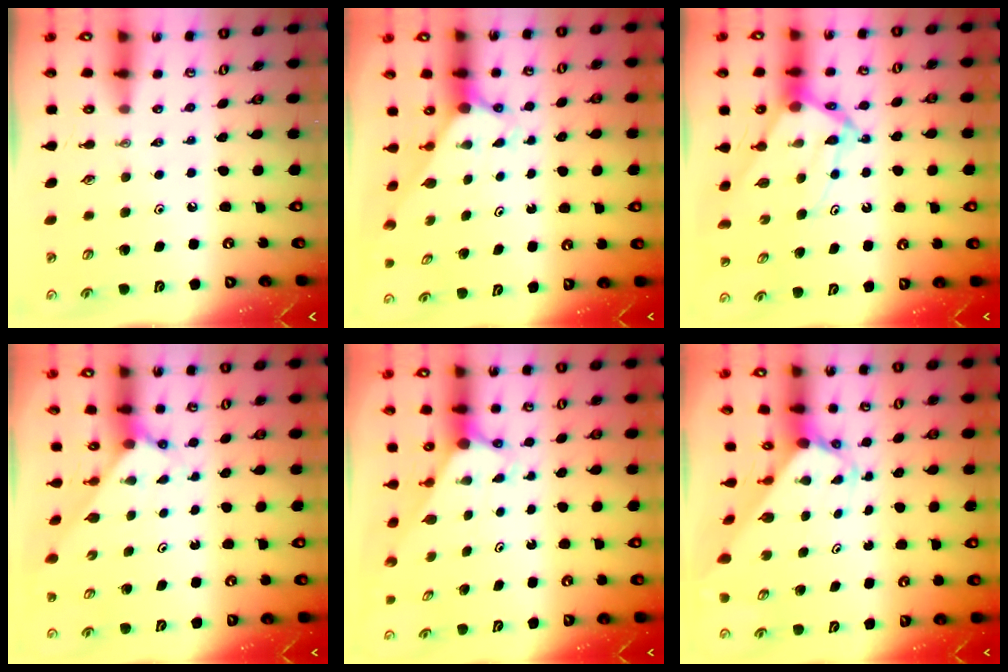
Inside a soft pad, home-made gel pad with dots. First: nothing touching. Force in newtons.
{"total": 2.5, "press": 2.5, "slide": 0.3}
{"total": 11.0, "press": 10.9, "slide": 0.9}
{"total": 2.7, "press": 2.7, "slide": 0.2}
{"total": 2.9, "press": 2.9, "slide": 0.0}
{"total": 4.7, "press": 4.6, "slide": 0.4}